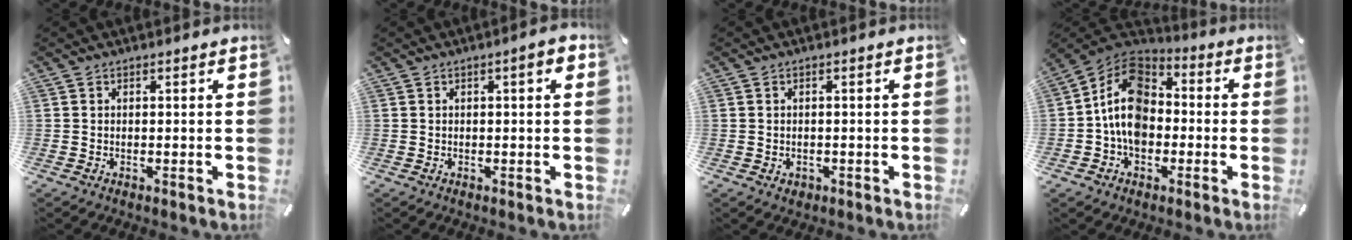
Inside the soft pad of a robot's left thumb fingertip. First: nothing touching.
{"total": 3.1, "force": [0.7, 0.8, 2.9], "torque": [-0.040, 0.001, 0.007]}
{"total": 1.2, "force": [-0.3, 1.1, 0.4], "torque": [-0.008, 0.004, -0.008]}
{"total": 12.4, "force": [-2.1, 9.7, 7.4], "torque": [-0.158, 0.018, -0.043]}